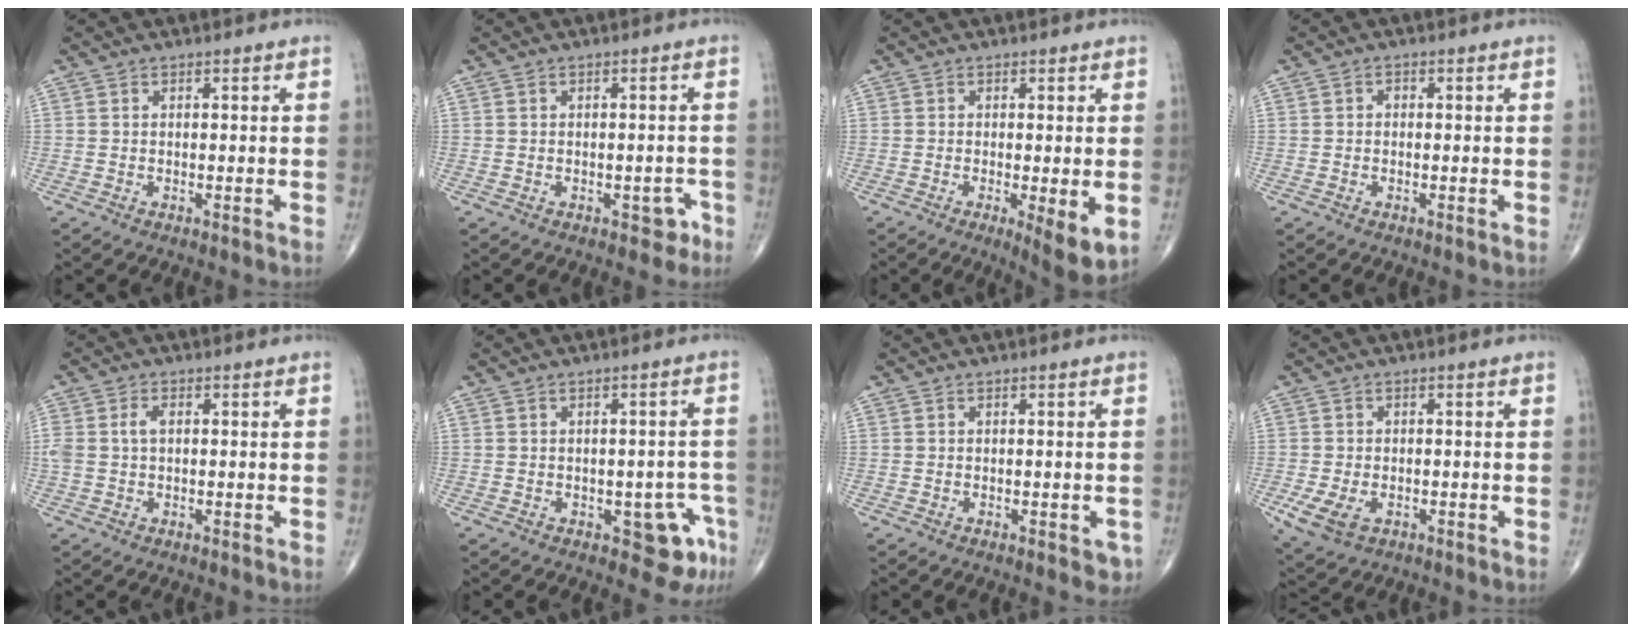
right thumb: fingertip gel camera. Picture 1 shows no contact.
{"total": 2.9, "force": [-1.4, 1.7, 1.8], "torque": [-0.006, 0.015, -0.015]}
{"total": 6.2, "force": [-1.3, 1.7, 5.9], "torque": [-0.092, -0.020, -0.021]}
{"total": 0.8, "force": [-0.1, 0.6, 0.4], "torque": [-0.001, 0.003, -0.008]}
{"total": 3.6, "force": [0.5, 2.2, 2.8], "torque": [-0.076, 0.014, 0.010]}
{"total": 6.3, "force": [-2.8, 3.4, 4.5], "torque": [-0.021, 0.016, -0.029]}
{"total": 2.4, "force": [-1.0, 1.3, 1.7], "torque": [-0.003, 0.001, -0.011]}
{"total": 5.7, "force": [-1.9, 3.7, 3.9], "torque": [-0.083, -0.003, -0.028]}